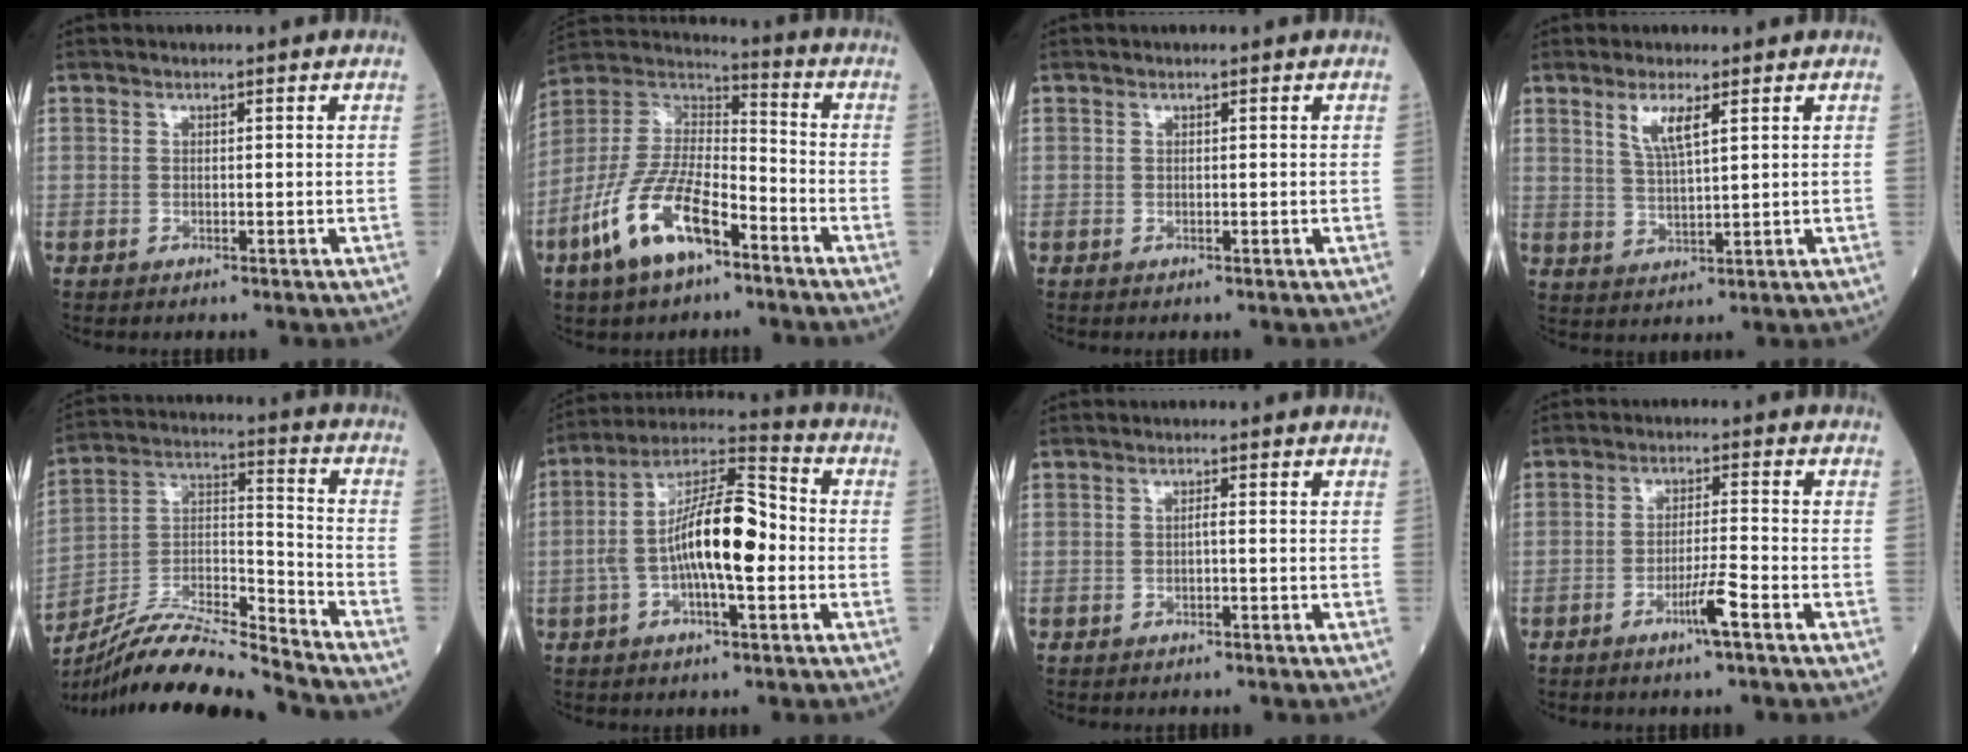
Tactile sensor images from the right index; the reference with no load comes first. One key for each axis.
{"total": 16.1, "fx": -8.4, "fy": 6.2, "fz": 12.1, "tx": -0.266, "ty": -0.001, "tz": -0.159}
{"total": 0.0}
{"total": 5.0, "fx": 2.4, "fy": 1.2, "fz": 4.2, "tx": -0.090, "ty": -0.001, "tz": 0.052}
{"total": 19.0, "fx": -17.8, "fy": 0.3, "fz": 6.7, "tx": -0.149, "ty": 0.012, "tz": -0.323}
{"total": 14.8, "fx": -1.4, "fy": 4.1, "fz": 14.1, "tx": -0.274, "ty": 0.030, "tz": -0.028}
{"total": 1.0, "fx": -0.2, "fy": 0.3, "fz": 0.9, "tx": -0.022, "ty": 0.001, "tz": -0.004}
{"total": 5.1, "fx": -2.9, "fy": 0.0, "fz": 4.2, "tx": -0.082, "ty": -0.003, "tz": -0.053}